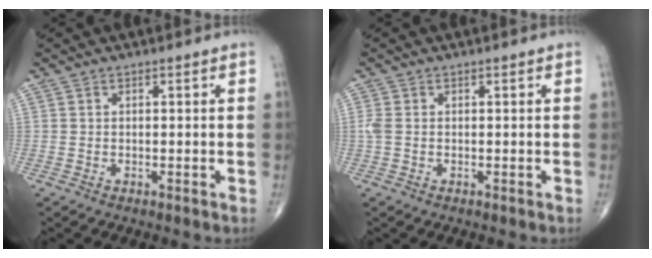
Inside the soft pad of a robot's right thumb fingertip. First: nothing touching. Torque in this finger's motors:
{"motor_torque": [-0.12, 0.06, 0.56, 0.09, -0.01]}